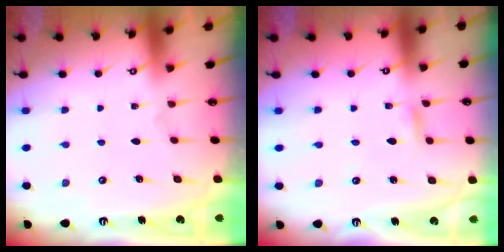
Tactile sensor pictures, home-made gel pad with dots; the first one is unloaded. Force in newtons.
{"total": 2.4, "press": 2.4, "slide": 0.1}